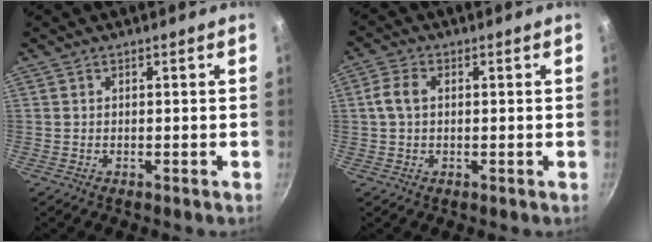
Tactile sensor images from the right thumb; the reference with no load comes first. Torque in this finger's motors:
{"motor_torque": [-0.23, 0.23, 0.44, -0.34, 0.03]}